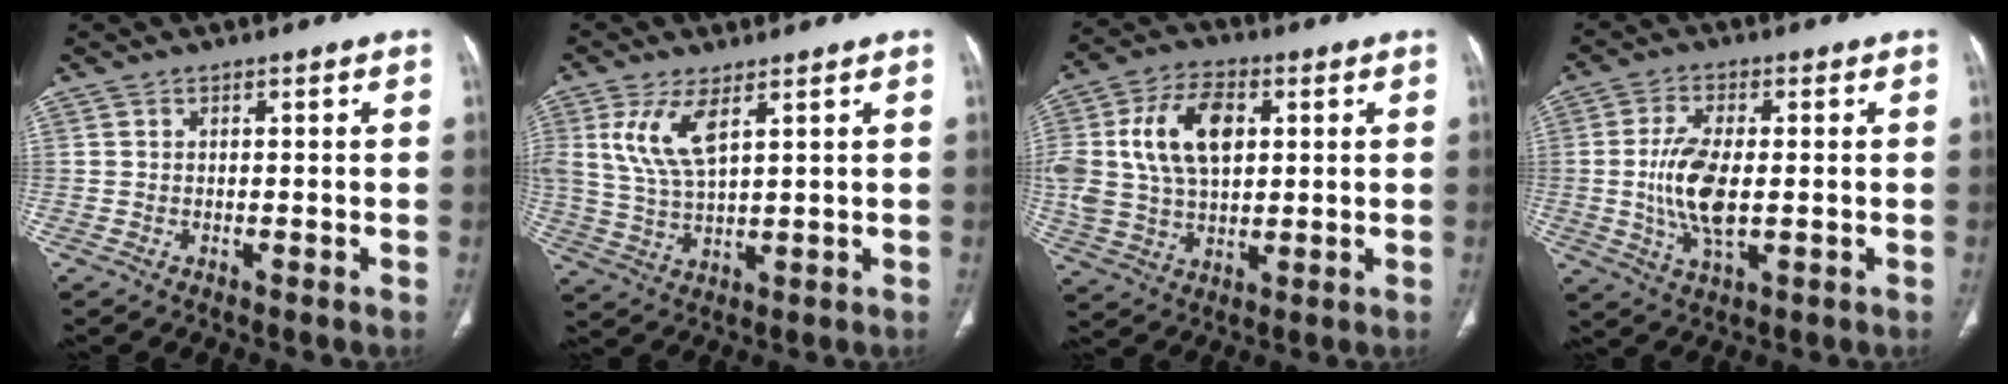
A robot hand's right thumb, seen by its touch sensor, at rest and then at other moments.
{"total": 8.6, "force": [3.7, 3.3, 7.1], "torque": [-0.155, -0.010, 0.086]}
{"total": 16.1, "force": [3.6, 10.1, 12.0], "torque": [-0.222, 0.006, 0.069]}
{"total": 10.1, "force": [-0.5, 4.5, 9.0], "torque": [-0.185, -0.006, -0.006]}